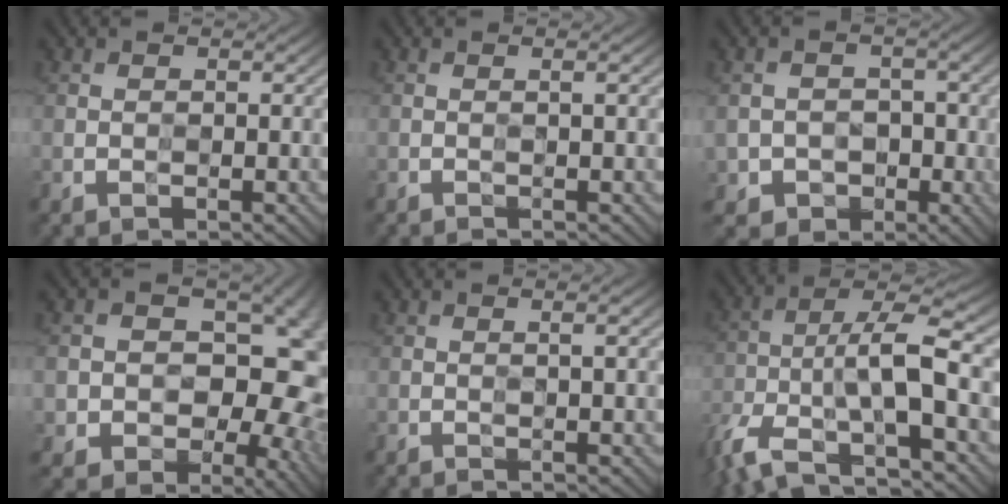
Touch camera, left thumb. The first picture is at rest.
{"total": 1.9, "force": [0.0, 0.1, 1.8], "torque": [-0.028, 0.005, -0.008]}
{"total": 4.6, "force": [-1.8, 4.1, 1.1], "torque": [-0.014, -0.003, -0.039]}
{"total": 17.2, "force": [-1.0, 13.6, 10.6], "torque": [-0.148, -0.017, -0.018]}
{"total": 2.2, "force": [0.1, 0.2, 2.2], "torque": [-0.032, 0.005, -0.007]}
{"total": 13.4, "force": [-6.6, 3.9, 10.9], "torque": [-0.221, -0.007, -0.131]}